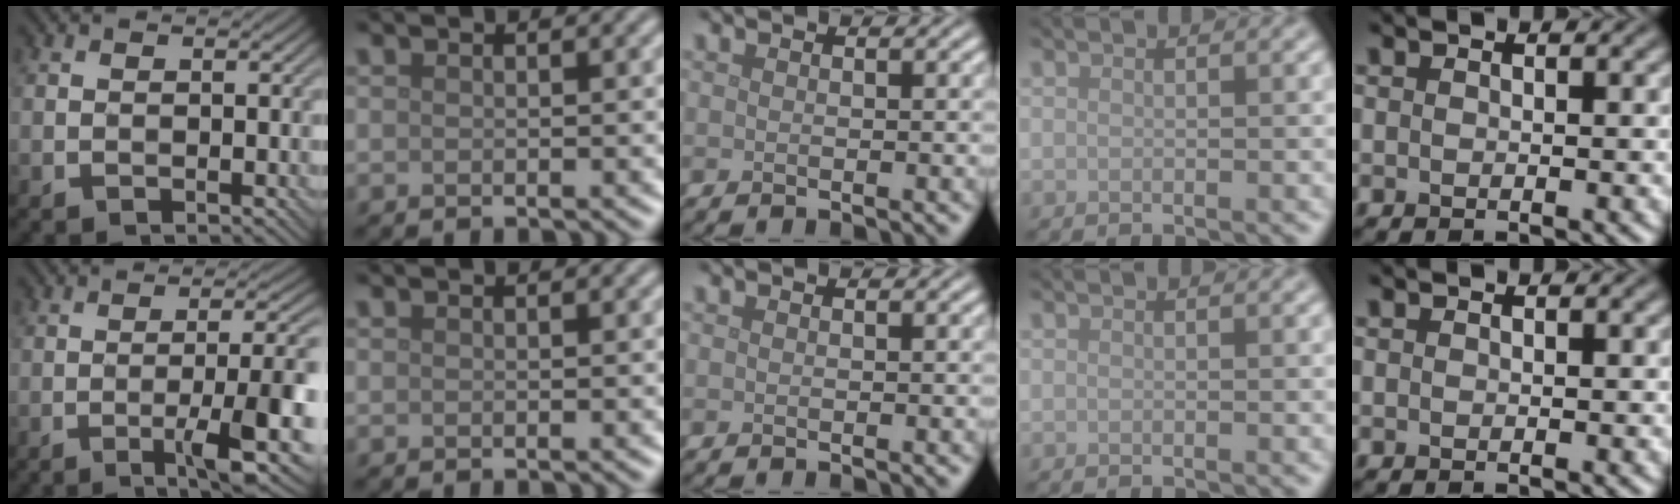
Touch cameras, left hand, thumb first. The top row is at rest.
{"thumb": {"total": 10.5, "force": [-4.2, 1.5, 9.5], "torque": [-0.142, 0.003, -0.060]}}